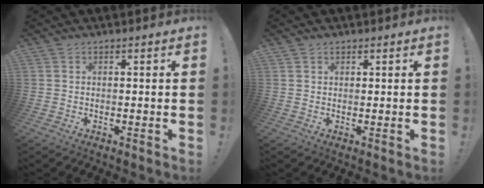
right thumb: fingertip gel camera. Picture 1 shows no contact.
{"total": 1.0, "force": [0.8, 0.7, 0.1], "torque": [0.009, -0.004, 0.012]}